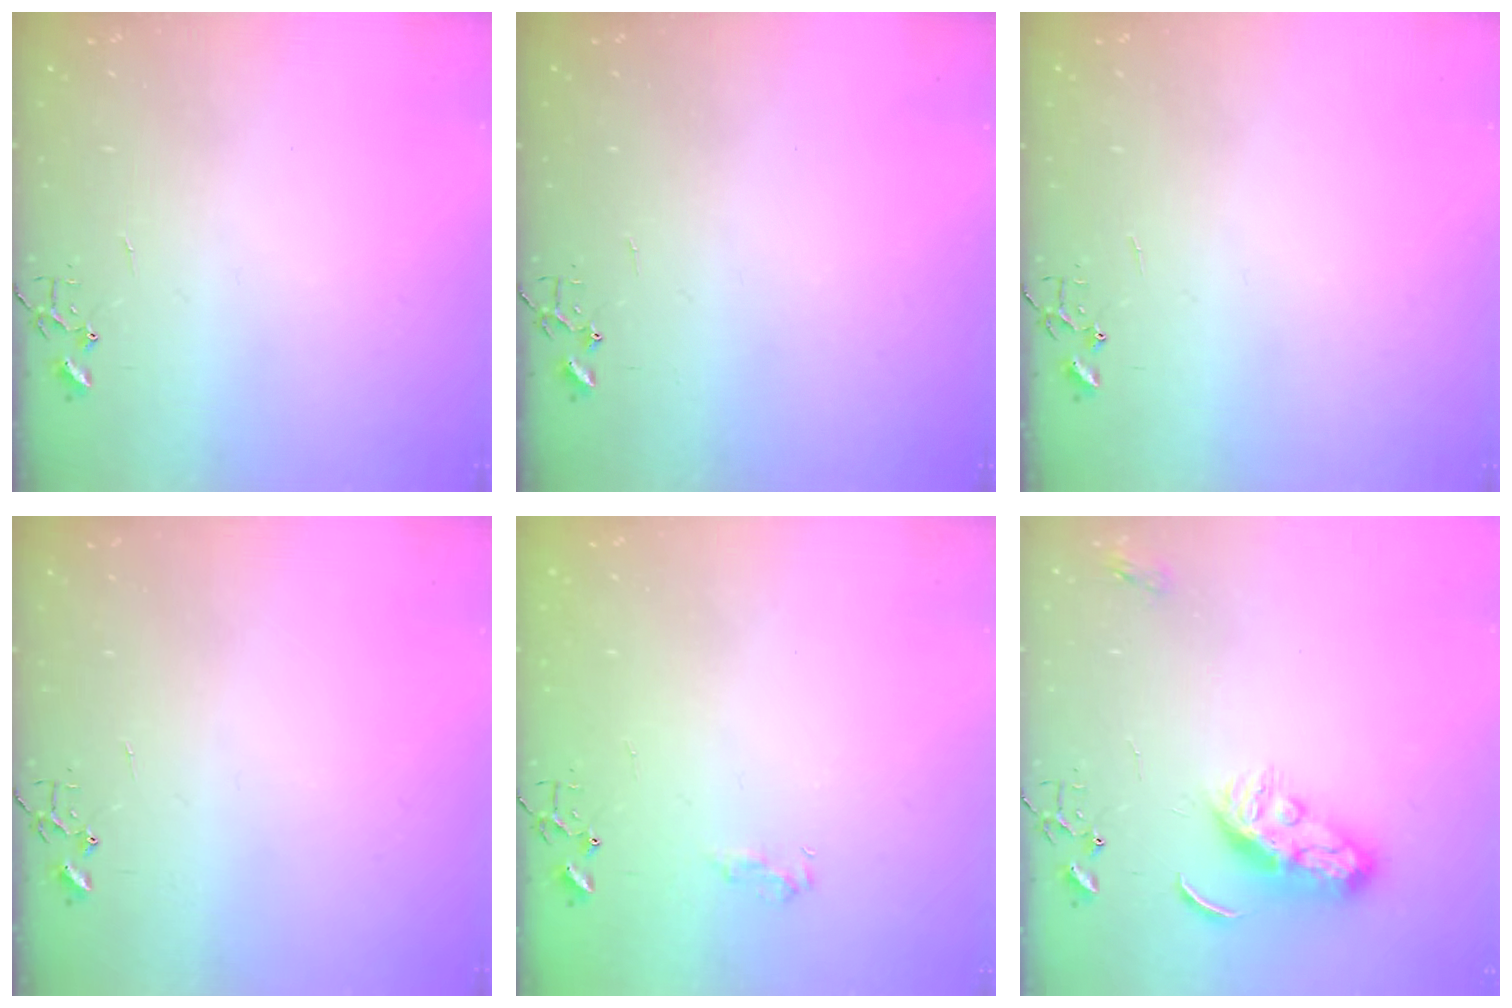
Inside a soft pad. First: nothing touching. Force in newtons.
{"total": 0.0}
{"total": 0.0}
{"total": 0.0}
{"total": 7.1, "press": 7.1, "slide": 0.8}
{"total": 8.8, "press": 8.8, "slide": 0.5}